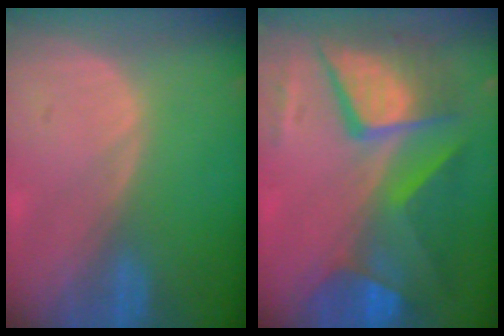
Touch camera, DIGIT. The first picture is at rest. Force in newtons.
{"total": 12.0, "press": 11.9, "slide": 1.2}